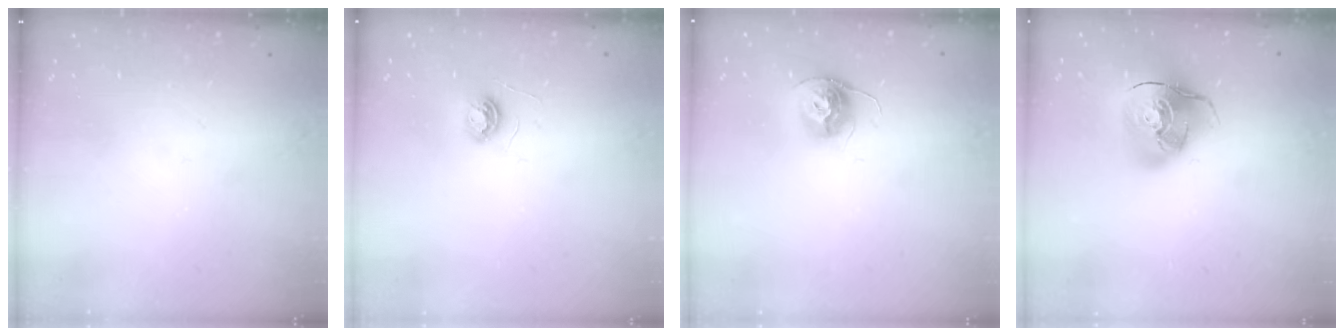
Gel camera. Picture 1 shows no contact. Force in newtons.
{"total": 5.2, "press": 5.2, "slide": 0.5}
{"total": 11.3, "press": 11.2, "slide": 0.8}
{"total": 16.2, "press": 16.0, "slide": 2.4}